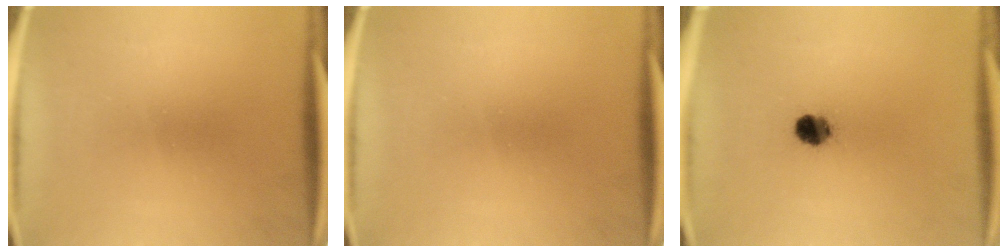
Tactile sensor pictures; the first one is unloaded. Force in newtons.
{"total": 0.0}
{"total": 4.9}